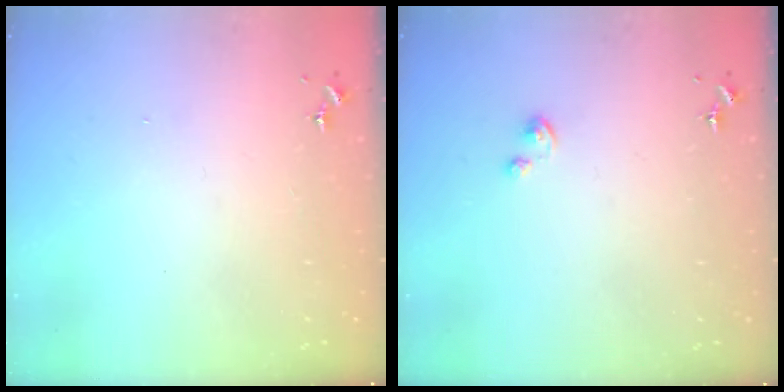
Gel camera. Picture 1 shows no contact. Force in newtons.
{"total": 0.9, "press": 0.9, "slide": 0.1}